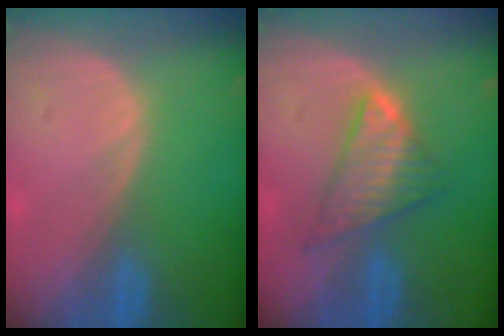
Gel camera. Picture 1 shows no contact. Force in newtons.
{"total": 5.9, "press": 5.9, "slide": 0.1}